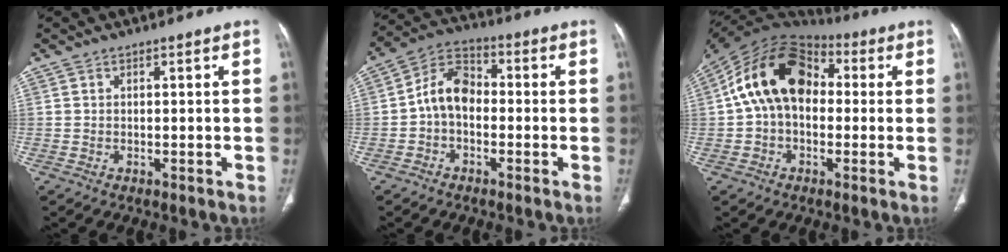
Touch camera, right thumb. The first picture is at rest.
{"total": 8.4, "force": [-1.1, 5.8, 6.0], "torque": [-0.092, 0.029, -0.036]}
{"total": 17.3, "force": [2.2, 11.9, 12.4], "torque": [-0.199, 0.042, 0.027]}